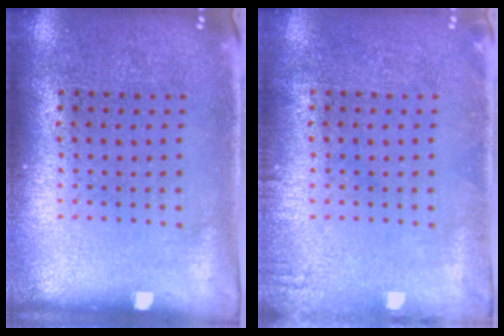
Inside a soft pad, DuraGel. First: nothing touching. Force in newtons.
{"total": 0.8, "press": 0.8, "slide": 0.1}